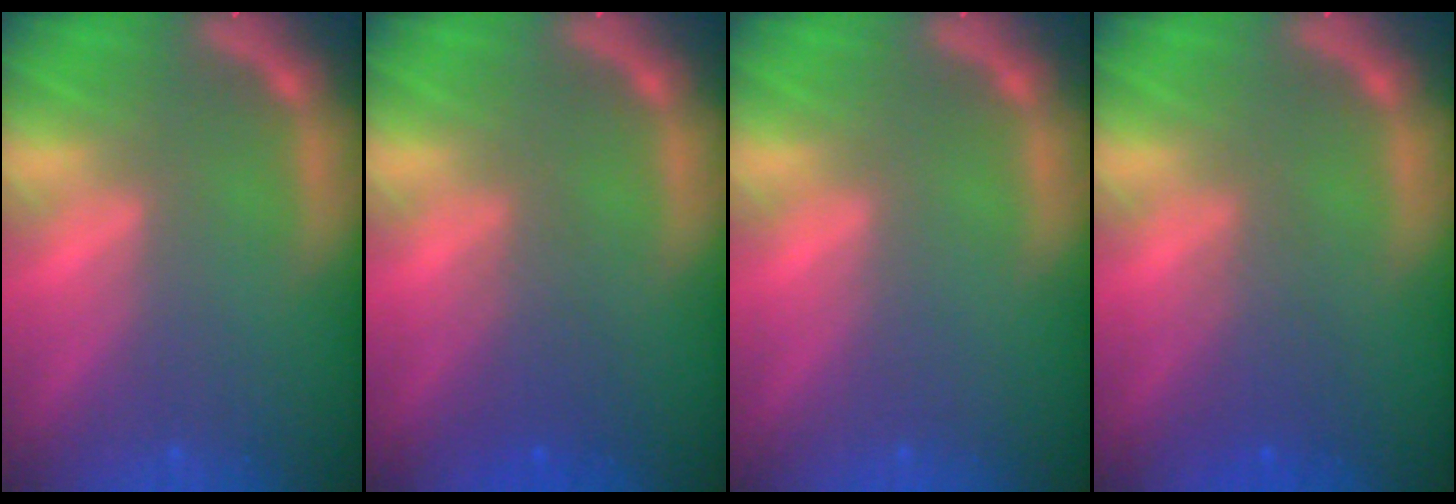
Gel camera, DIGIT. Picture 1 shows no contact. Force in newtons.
{"total": 2.5}
{"total": 0.0}
{"total": 2.5}